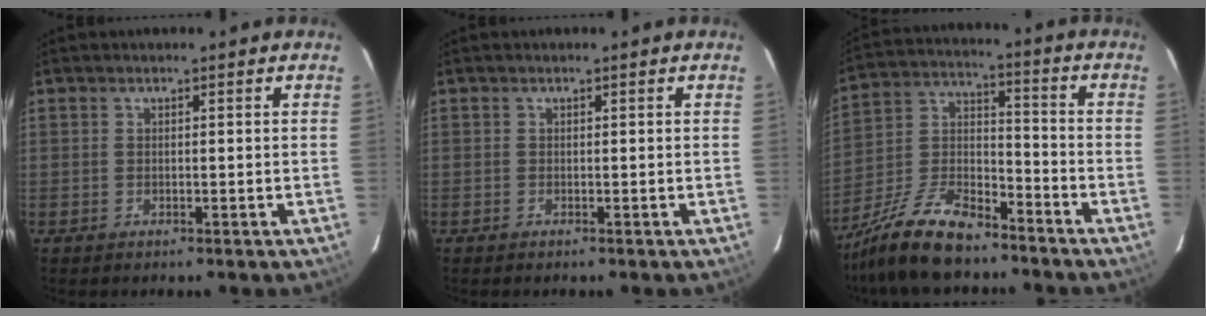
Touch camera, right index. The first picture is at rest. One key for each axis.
{"total": 0.0}
{"total": 16.0, "fx": -11.8, "fy": 5.9, "fz": 9.1, "tx": -0.208, "ty": 0.000, "tz": -0.222}